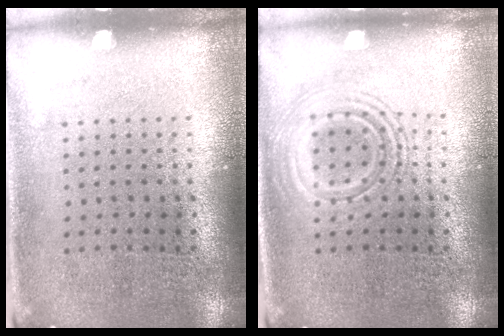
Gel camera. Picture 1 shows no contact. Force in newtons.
{"total": 2.4, "press": 2.4, "slide": 0.4}